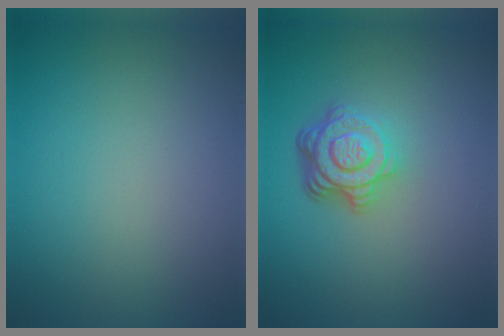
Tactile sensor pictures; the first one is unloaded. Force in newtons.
{"total": 4.7, "press": 3.4, "slide": 3.3}